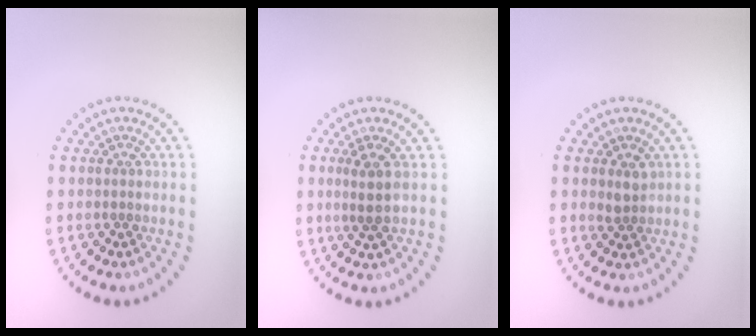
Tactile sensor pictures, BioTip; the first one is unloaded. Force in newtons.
{"total": 2.0, "press": 1.4, "slide": 1.4}
{"total": 1.5, "press": 1.2, "slide": 0.8}